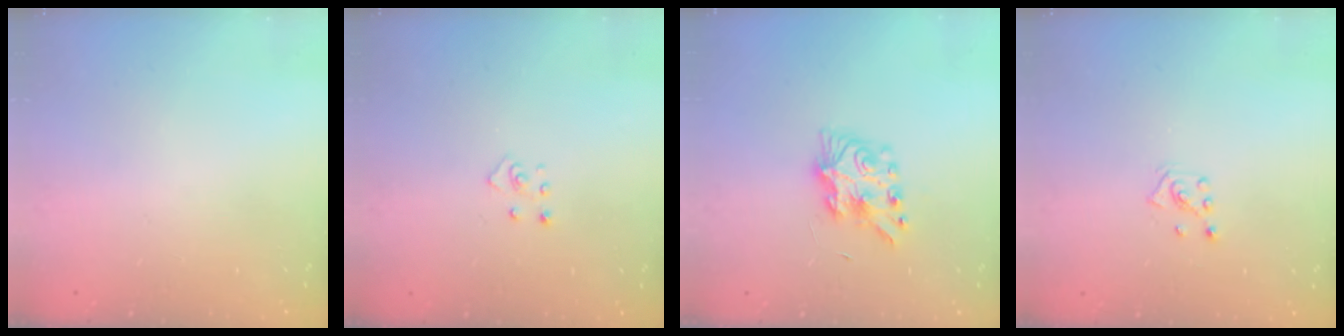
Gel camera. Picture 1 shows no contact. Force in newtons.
{"total": 2.8, "press": 2.8, "slide": 0.3}
{"total": 7.9, "press": 7.9, "slide": 0.7}
{"total": 2.8, "press": 2.8, "slide": 0.2}